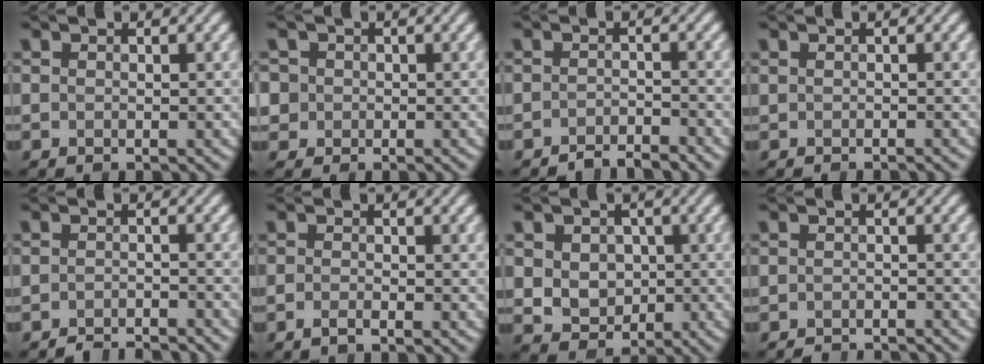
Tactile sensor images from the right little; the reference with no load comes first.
{"total": 1.4, "force": [0.0, 1.4, -0.3], "torque": [0.007, 0.007, 0.006]}
{"total": 2.0, "force": [-2.0, 0.1, 0.5], "torque": [0.002, -0.001, -0.038]}
{"total": 0.6, "force": [-0.4, 0.2, 0.5], "torque": [0.004, -0.008, -0.013]}
{"total": 2.7, "force": [-2.7, 0.1, 0.4], "torque": [0.006, -0.001, -0.041]}
{"total": 1.1, "force": [-0.7, 0.4, 0.7], "torque": [-0.006, -0.005, -0.015]}
{"total": 4.1, "force": [0.1, 3.4, 2.2], "torque": [-0.037, 0.002, 0.008]}
{"total": 2.4, "force": [-2.3, 0.1, 0.4], "torque": [0.006, -0.009, -0.036]}